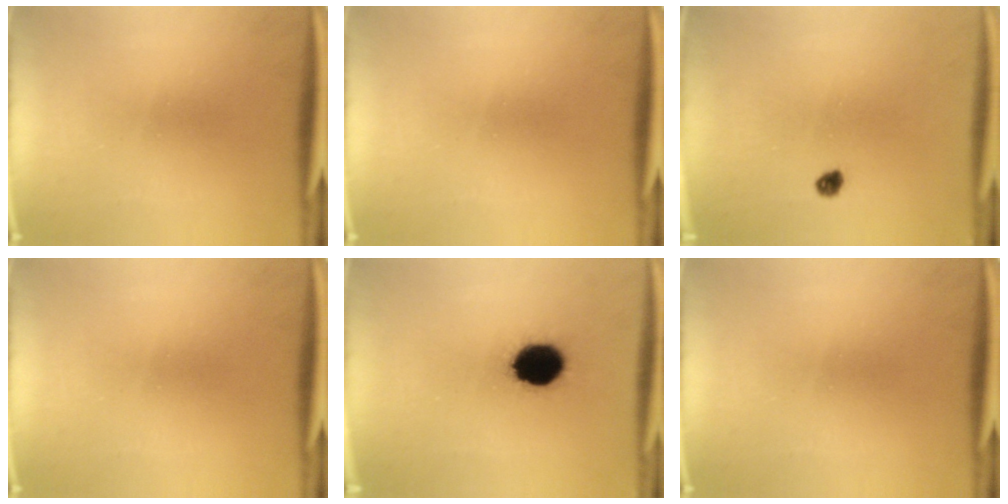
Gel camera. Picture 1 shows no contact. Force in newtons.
{"total": 0.0}
{"total": 1.7}
{"total": 0.0}
{"total": 12.8}
{"total": 0.0}